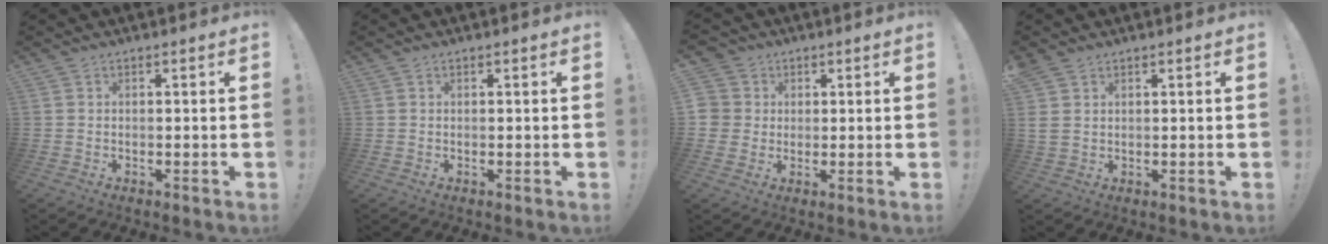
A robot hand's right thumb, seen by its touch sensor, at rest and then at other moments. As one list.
[{"total": 0.0}, {"total": 5.8, "force": [1.0, 5.6, 1.1], "torque": [-0.023, -0.006, 0.016]}, {"total": 3.1, "force": [1.9, 2.0, 1.5], "torque": [-0.022, -0.004, 0.038]}]